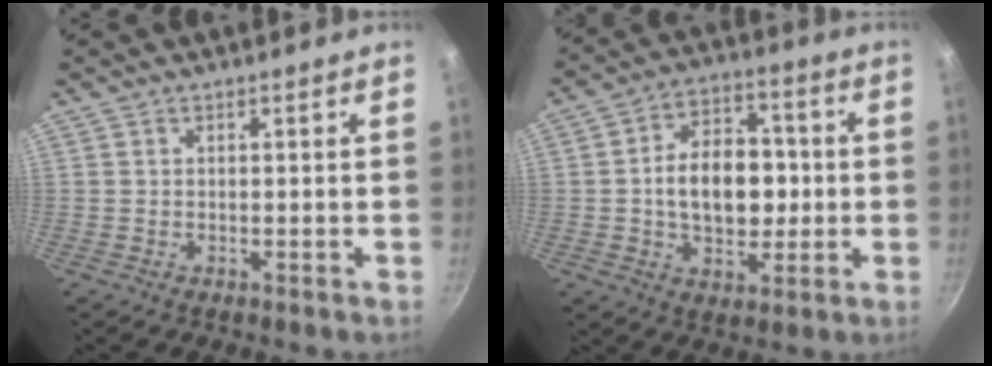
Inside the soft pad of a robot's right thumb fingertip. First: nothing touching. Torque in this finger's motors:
{"motor_torque": [-0.13, 0.59, 0.24, 0.23, 0.13]}